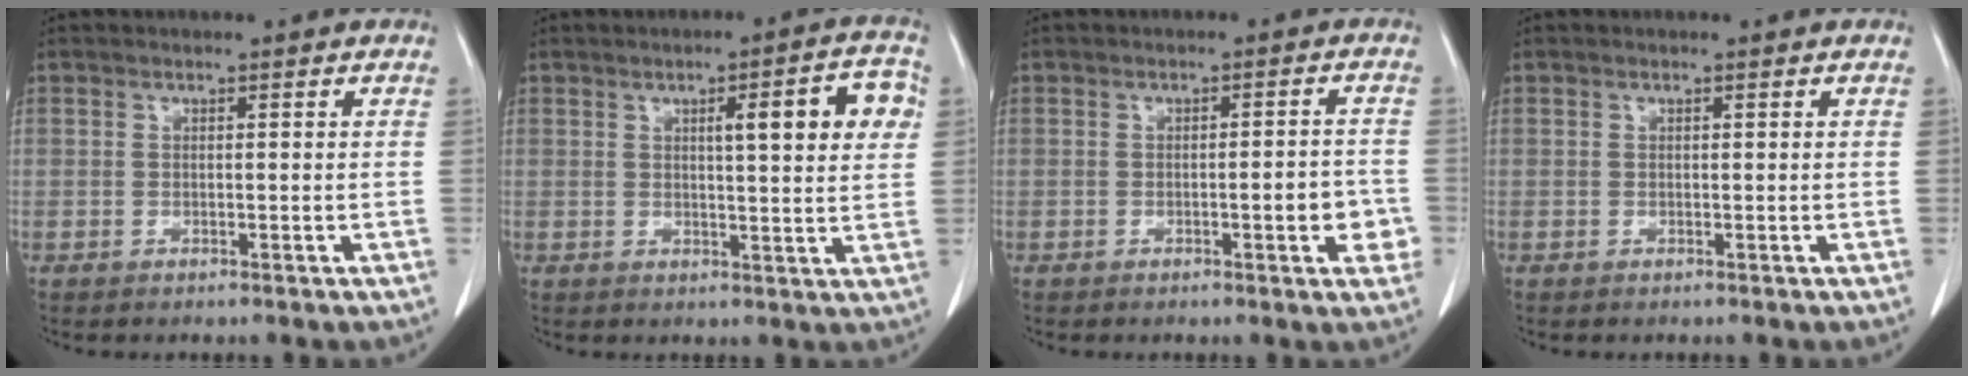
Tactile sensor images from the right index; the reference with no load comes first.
{"total": 8.7, "force": [2.5, 1.2, 8.2], "torque": [-0.109, 0.014, 0.029]}
{"total": 4.7, "force": [-1.5, 1.0, 4.4], "torque": [-0.054, 0.004, -0.016]}
{"total": 0.0}